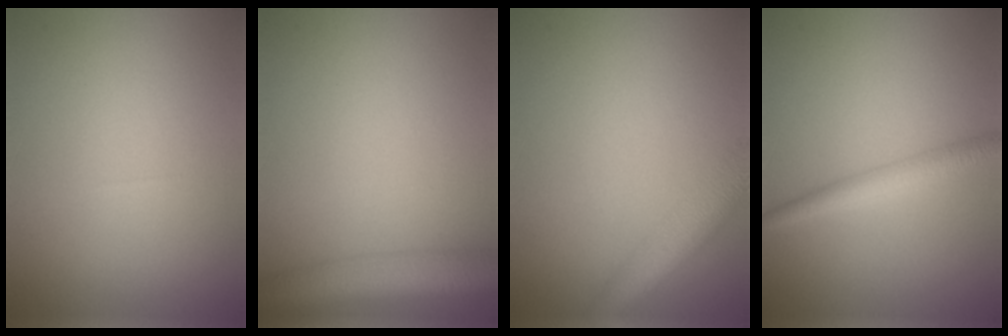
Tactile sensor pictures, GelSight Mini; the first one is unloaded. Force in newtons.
{"total": 5.1, "press": 5.1, "slide": 0.2}
{"total": 4.9, "press": 4.9, "slide": 0.2}
{"total": 2.5, "press": 2.5, "slide": 0.1}